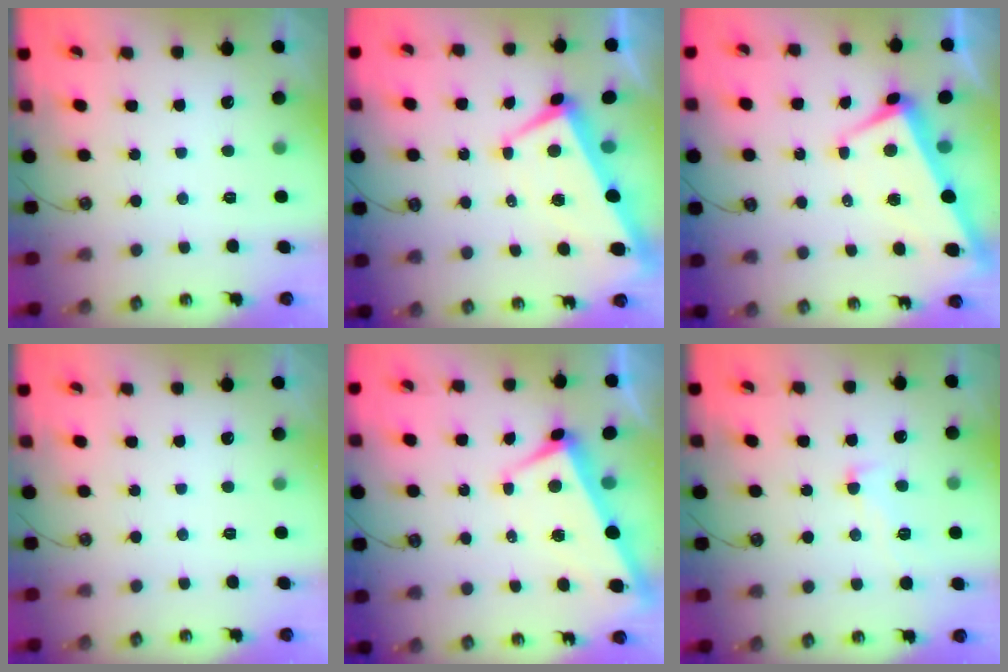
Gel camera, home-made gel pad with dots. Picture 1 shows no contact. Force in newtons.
{"total": 1.4, "press": 1.1, "slide": 0.8}
{"total": 1.1, "press": 0.5, "slide": 1.0}
{"total": 0.0}
{"total": 1.6, "press": 1.3, "slide": 0.9}
{"total": 1.8, "press": 1.6, "slide": 0.8}